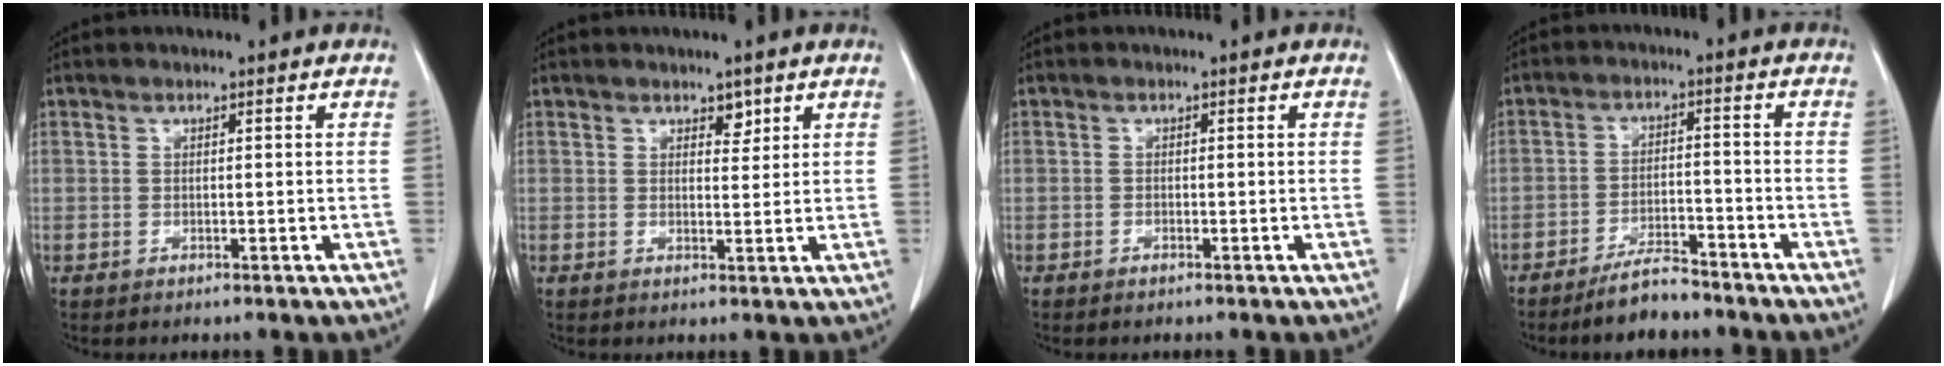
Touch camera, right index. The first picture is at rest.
{"total": 1.9, "force": [1.3, 1.1, 0.9], "torque": [-0.009, -0.004, 0.020]}
{"total": 0.6, "force": [-0.5, 0.1, 0.3], "torque": [-0.010, -0.001, -0.007]}
{"total": 6.3, "force": [-5.4, 1.2, 2.8], "torque": [-0.053, -0.009, -0.098]}